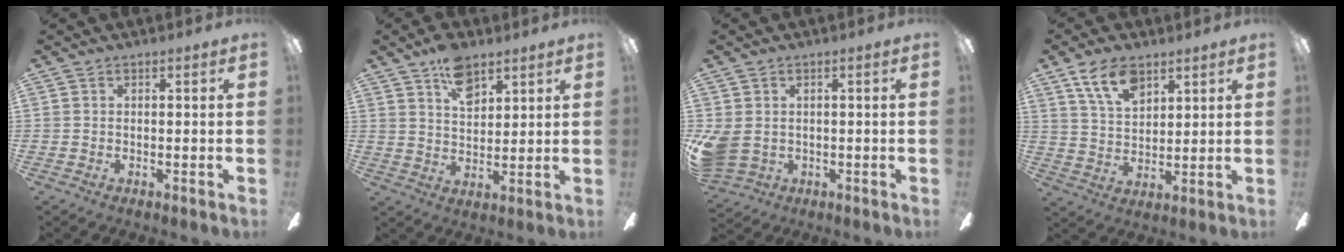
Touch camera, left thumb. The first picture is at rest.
{"total": 9.0, "force": [5.7, 4.8, 5.0], "torque": [-0.072, -0.020, 0.100]}
{"total": 5.7, "force": [0.2, 4.6, 3.3], "torque": [-0.086, 0.006, 0.006]}
{"total": 10.2, "force": [6.6, 5.4, 5.7], "torque": [-0.105, -0.016, 0.122]}